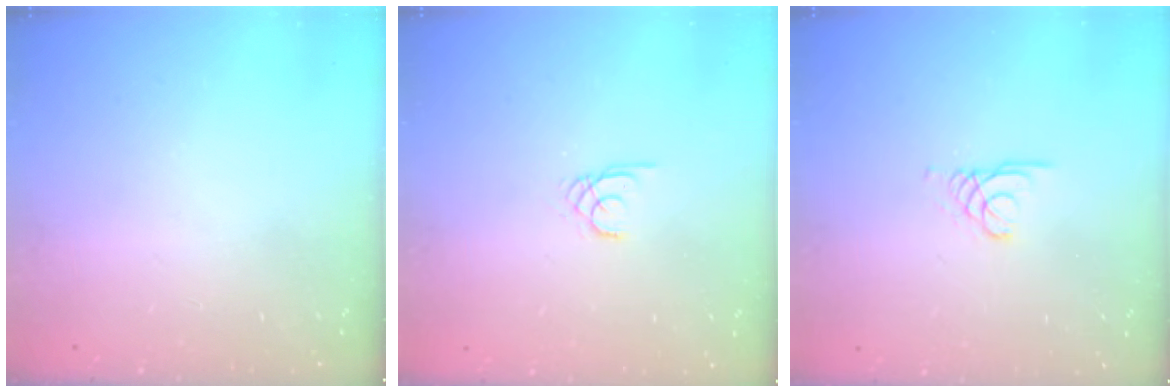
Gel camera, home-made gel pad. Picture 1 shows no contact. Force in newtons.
{"total": 1.3, "press": 1.3, "slide": 0.1}
{"total": 1.7, "press": 1.7, "slide": 0.1}